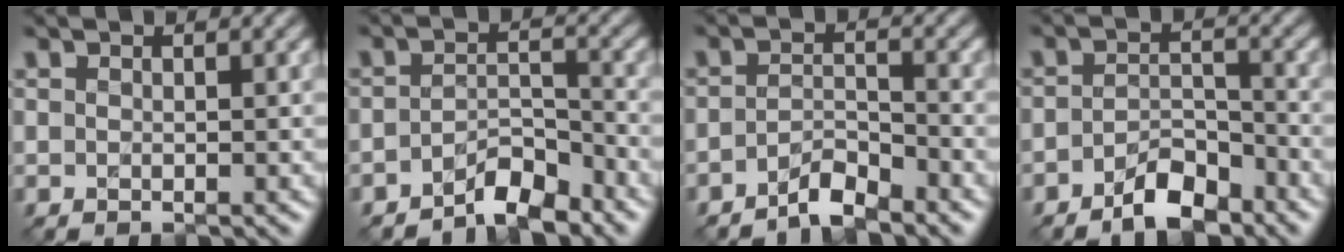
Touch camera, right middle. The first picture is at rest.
{"total": 3.5, "force": [-2.9, 1.0, 1.7], "torque": [-0.027, 0.012, -0.056]}
{"total": 2.6, "force": [-2.3, 0.5, 1.3], "torque": [-0.023, 0.008, -0.047]}
{"total": 4.0, "force": [-2.9, 1.5, 2.3], "torque": [-0.037, 0.007, -0.056]}